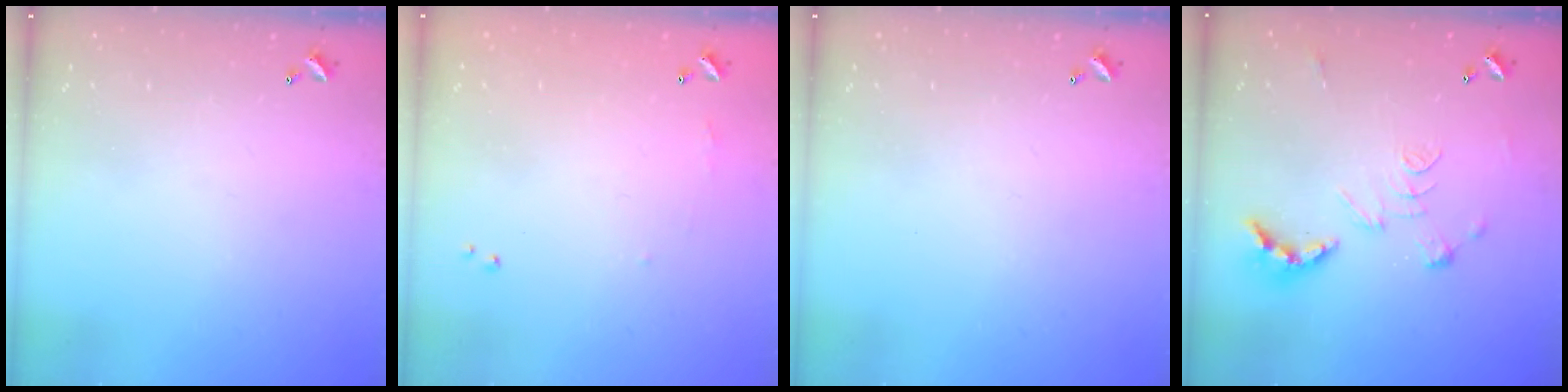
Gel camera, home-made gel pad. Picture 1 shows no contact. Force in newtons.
{"total": 5.2, "press": 5.1, "slide": 0.6}
{"total": 0.0}
{"total": 2.5, "press": 2.0, "slide": 1.5}